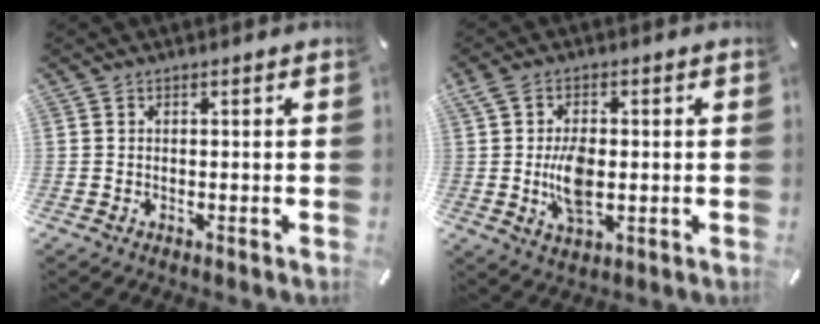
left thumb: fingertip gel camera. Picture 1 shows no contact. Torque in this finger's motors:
{"motor_torque": [1.64, 1.82, 1.55, -0.29, 0.20]}